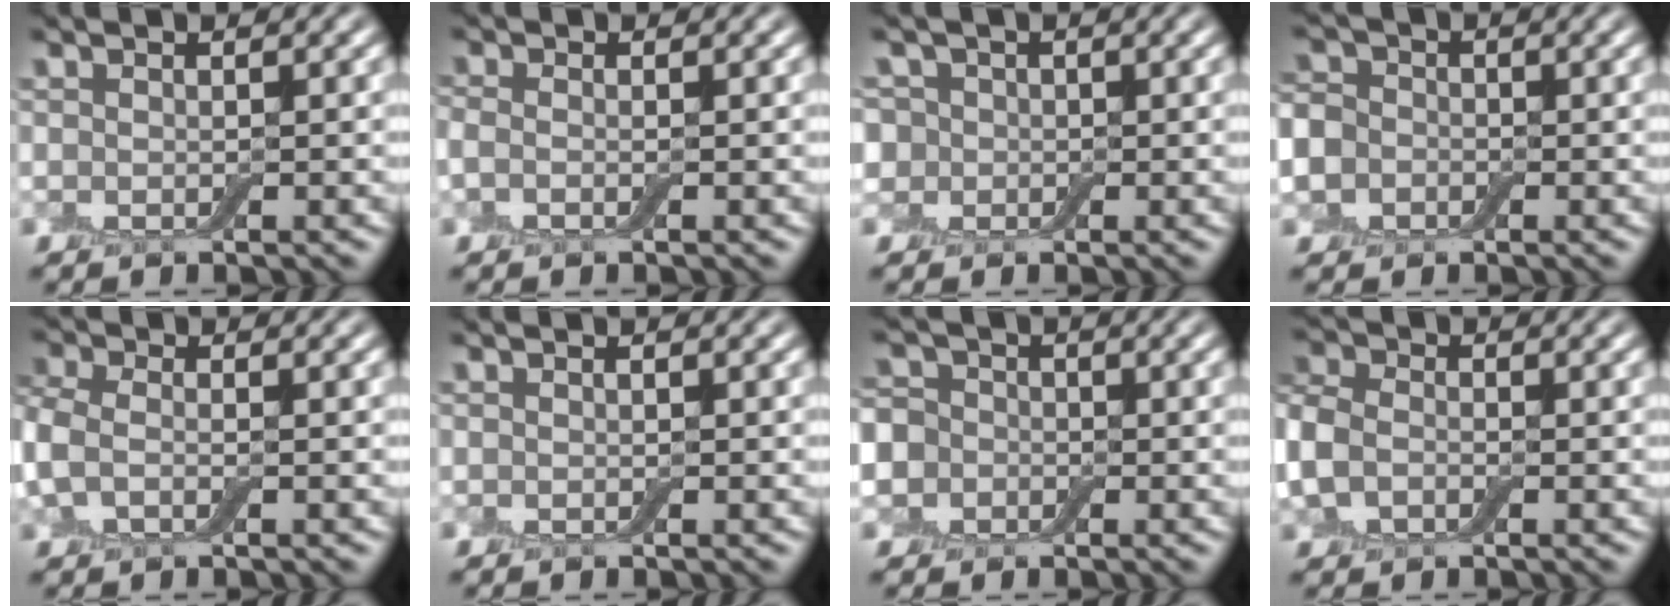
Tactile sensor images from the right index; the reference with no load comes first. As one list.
[{"total": 1.2, "force": [-0.3, 0.7, 0.8], "torque": [-0.022, 0.002, -0.012]}, {"total": 4.8, "force": [1.5, 4.1, 2.1], "torque": [-0.037, 0.027, -0.007]}, {"total": 8.3, "force": [-1.9, 7.4, 3.2], "torque": [-0.076, 0.007, -0.088]}, {"total": 3.3, "force": [-0.2, 2.3, 2.3], "torque": [-0.063, 0.005, -0.014]}, {"total": 0.0}, {"total": 7.6, "force": [-1.3, 7.0, 2.8], "torque": [-0.058, 0.024, -0.078]}, {"total": 4.3, "force": [-0.7, 3.3, 2.6], "torque": [-0.069, 0.003, -0.027]}]